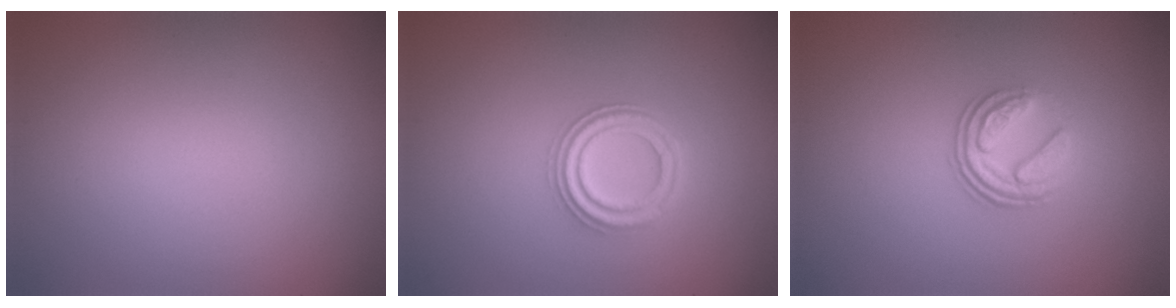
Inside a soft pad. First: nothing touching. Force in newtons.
{"total": 2.9, "press": 2.7, "slide": 1.2}
{"total": 3.4, "press": 2.4, "slide": 2.5}